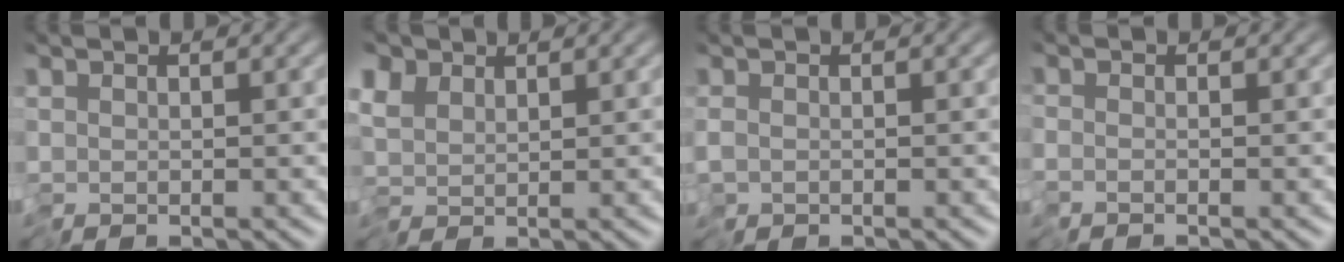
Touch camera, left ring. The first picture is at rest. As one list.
[{"total": 2.0, "force": [0.8, 1.5, 1.1], "torque": [-0.024, 0.004, 0.009]}, {"total": 0.0}, {"total": 0.6, "force": [-0.3, -0.3, -0.3], "torque": [0.012, 0.000, -0.007]}]